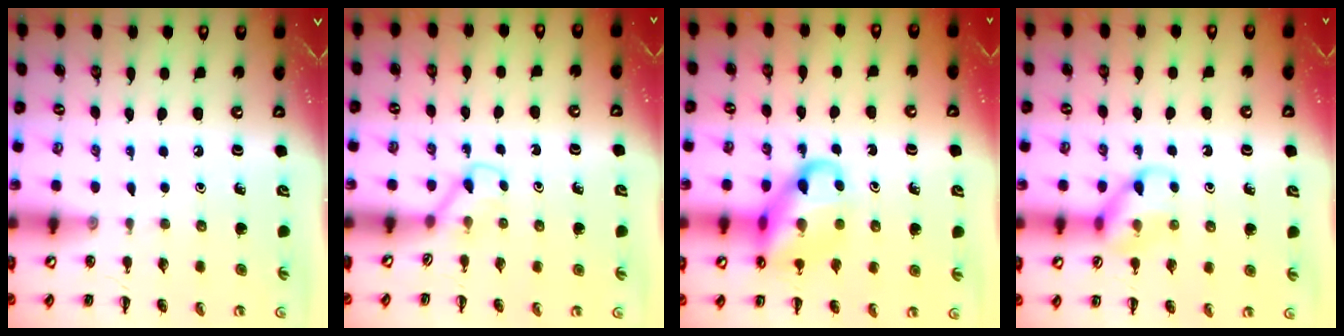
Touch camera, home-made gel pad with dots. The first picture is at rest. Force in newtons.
{"total": 3.1, "press": 2.9, "slide": 1.1}
{"total": 15.5, "press": 15.3, "slide": 2.3}
{"total": 10.7, "press": 10.7, "slide": 0.9}